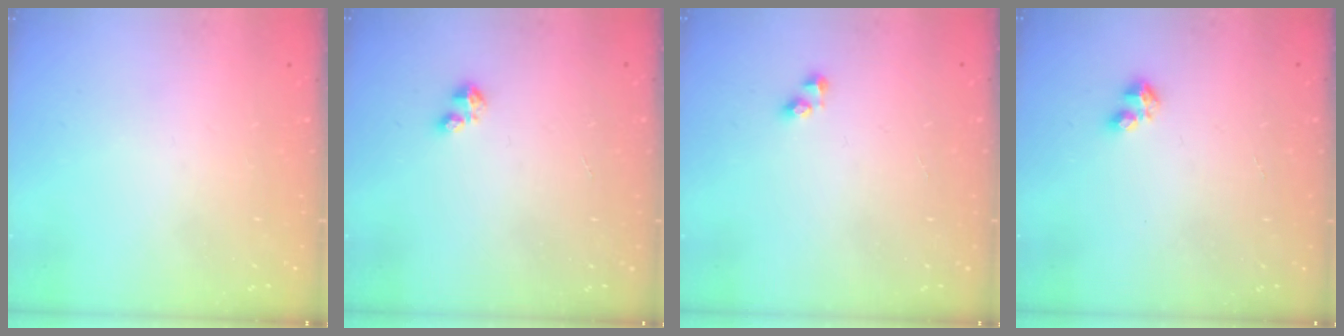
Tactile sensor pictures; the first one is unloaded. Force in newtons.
{"total": 1.6, "press": 1.6, "slide": 0.3}
{"total": 2.5, "press": 2.5, "slide": 0.2}
{"total": 3.2, "press": 3.2, "slide": 0.5}